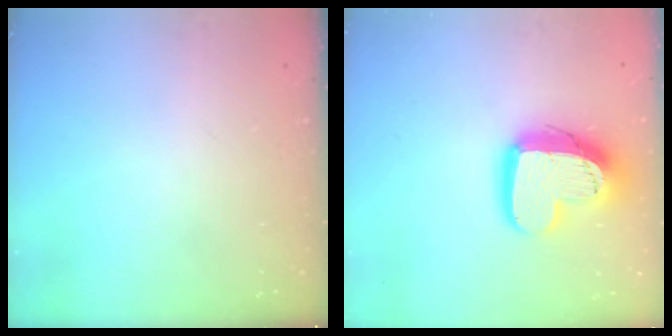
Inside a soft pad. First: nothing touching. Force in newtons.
{"total": 17.0, "press": 17.0, "slide": 1.7}